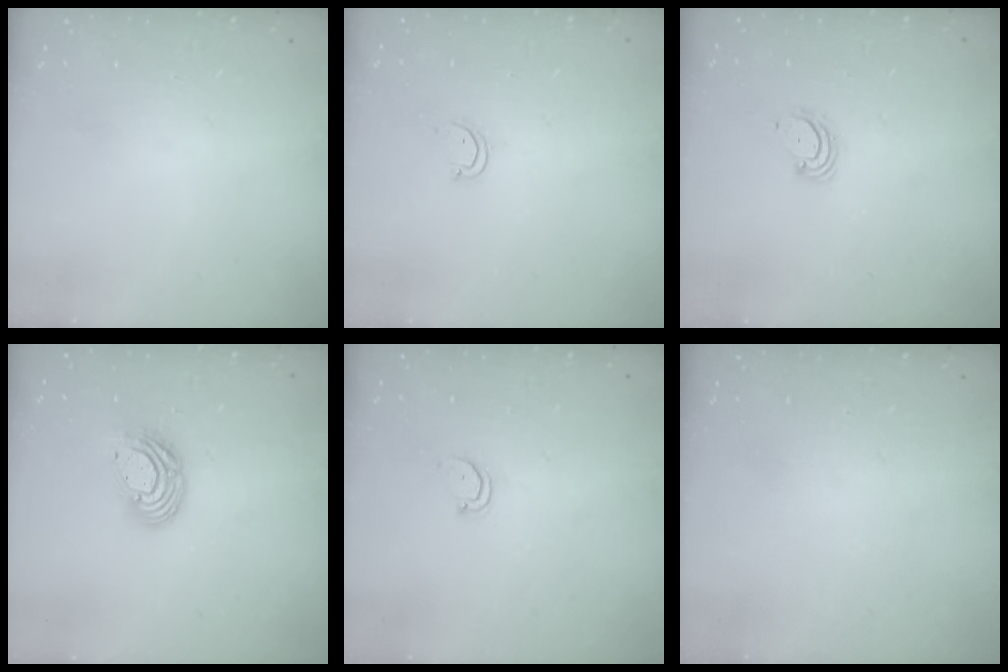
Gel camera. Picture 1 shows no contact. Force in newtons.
{"total": 3.2, "press": 3.2, "slide": 0.2}
{"total": 3.2, "press": 3.2, "slide": 0.3}
{"total": 9.9, "press": 9.9, "slide": 0.8}
{"total": 2.5, "press": 2.5, "slide": 0.3}
{"total": 0.0}